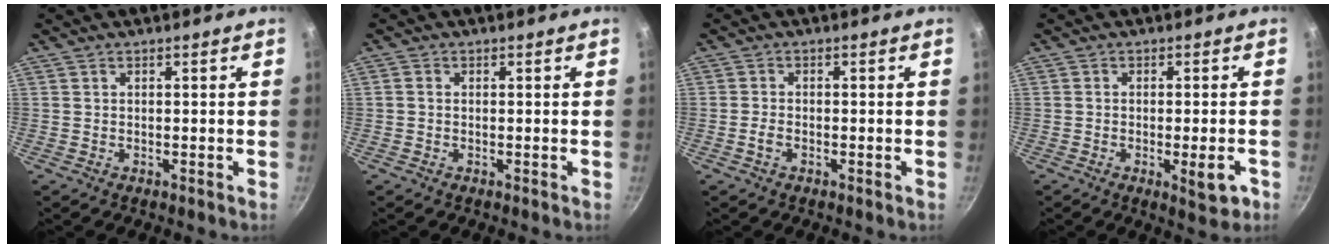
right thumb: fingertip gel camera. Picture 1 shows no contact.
{"total": 0.8, "force": [-0.1, 0.7, 0.4], "torque": [-0.008, 0.004, -0.003]}
{"total": 1.7, "force": [-0.8, 1.1, 1.1], "torque": [-0.028, 0.011, -0.016]}
{"total": 5.7, "force": [-2.1, 1.7, 5.0], "torque": [-0.059, 0.004, -0.024]}